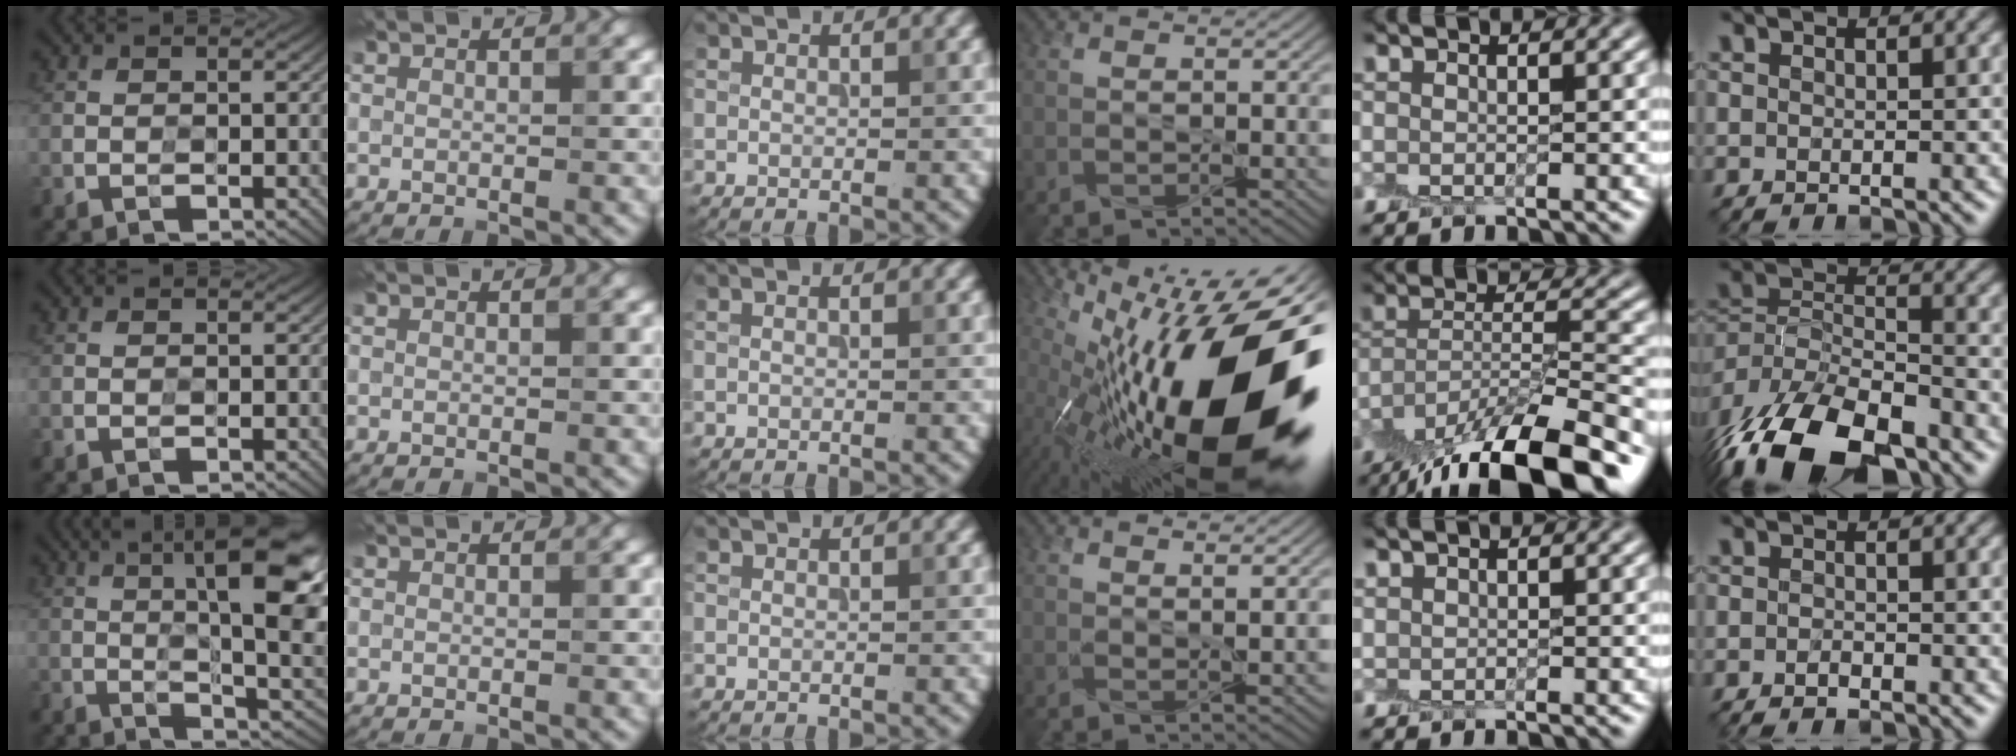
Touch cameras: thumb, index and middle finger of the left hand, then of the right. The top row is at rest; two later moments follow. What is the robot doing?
{"motion": "peel", "object": "plastic wrap"}